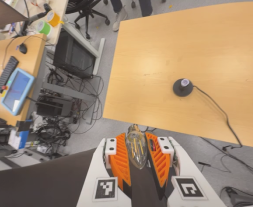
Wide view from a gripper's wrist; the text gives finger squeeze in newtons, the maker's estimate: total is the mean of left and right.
{"total": 13.7, "left": 13.9, "right": 13.5}